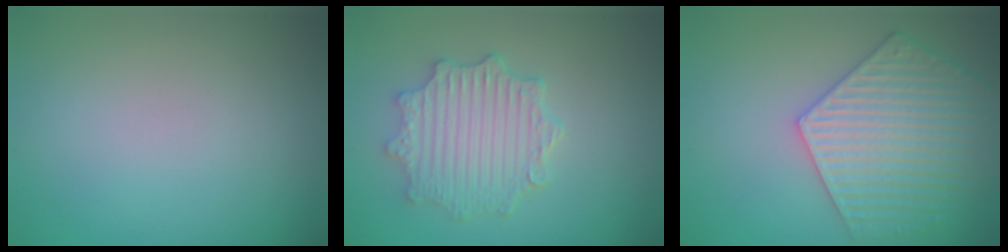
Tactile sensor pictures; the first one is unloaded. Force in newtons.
{"total": 4.5, "press": 3.8, "slide": 2.4}
{"total": 5.6, "press": 5.0, "slide": 2.6}